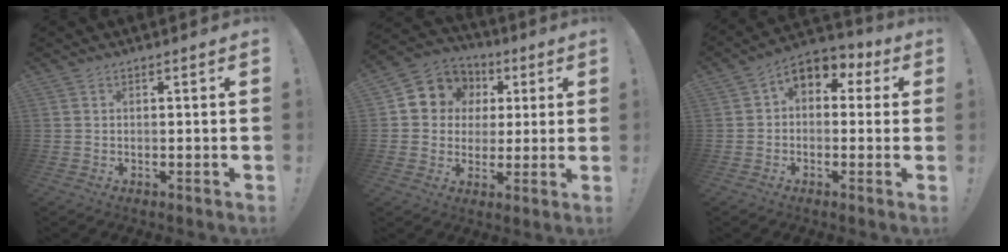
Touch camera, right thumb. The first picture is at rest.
{"total": 9.3, "force": [2.4, 8.6, 2.6], "torque": [-0.033, -0.013, 0.051]}
{"total": 6.5, "force": [1.6, 5.1, 3.7], "torque": [-0.053, -0.003, 0.036]}